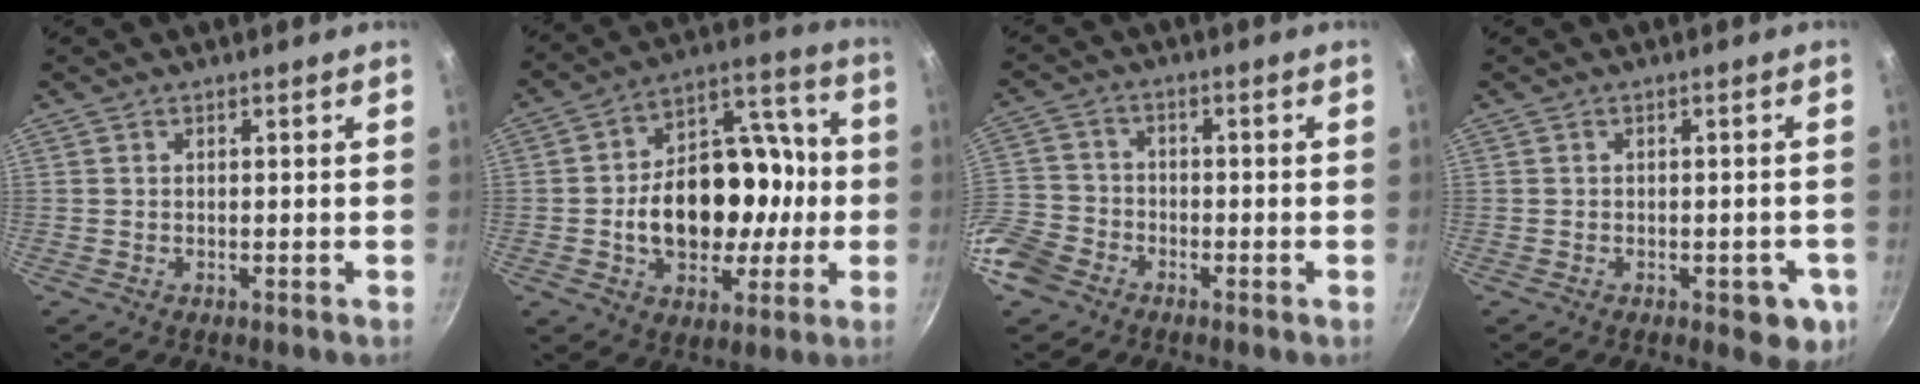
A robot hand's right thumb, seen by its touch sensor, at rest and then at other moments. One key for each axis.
{"total": 21.1, "fx": -1.8, "fy": 13.6, "fz": 16.0, "tx": -0.204, "ty": 0.044, "tz": -0.019}
{"total": 8.2, "fx": -5.0, "fy": 5.8, "fz": 3.0, "tx": -0.060, "ty": 0.019, "tz": -0.105}
{"total": 5.0, "fx": -2.2, "fy": 2.4, "fz": 3.8, "tx": -0.020, "ty": 0.008, "tz": -0.024}